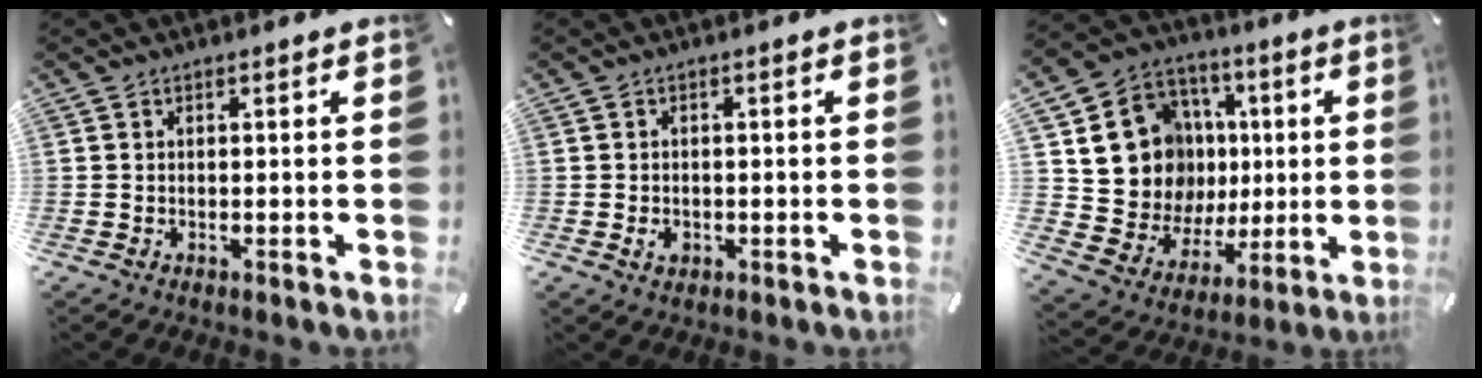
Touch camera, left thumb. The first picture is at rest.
{"total": 2.1, "force": [-0.7, 1.6, 1.1], "torque": [-0.020, 0.003, -0.013]}
{"total": 15.5, "force": [3.5, 14.2, 5.2], "torque": [-0.078, -0.031, 0.091]}